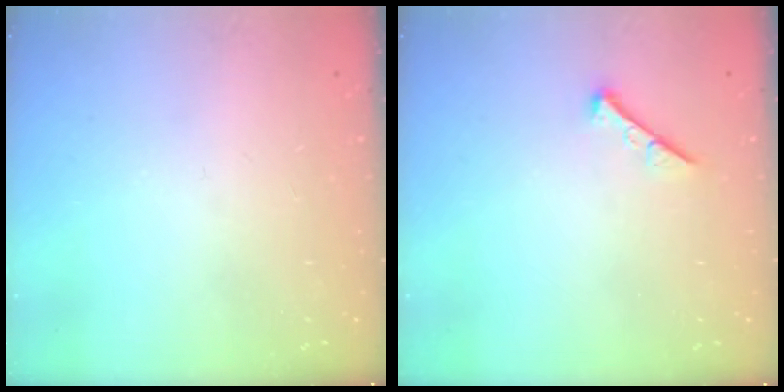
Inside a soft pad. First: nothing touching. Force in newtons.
{"total": 0.0}